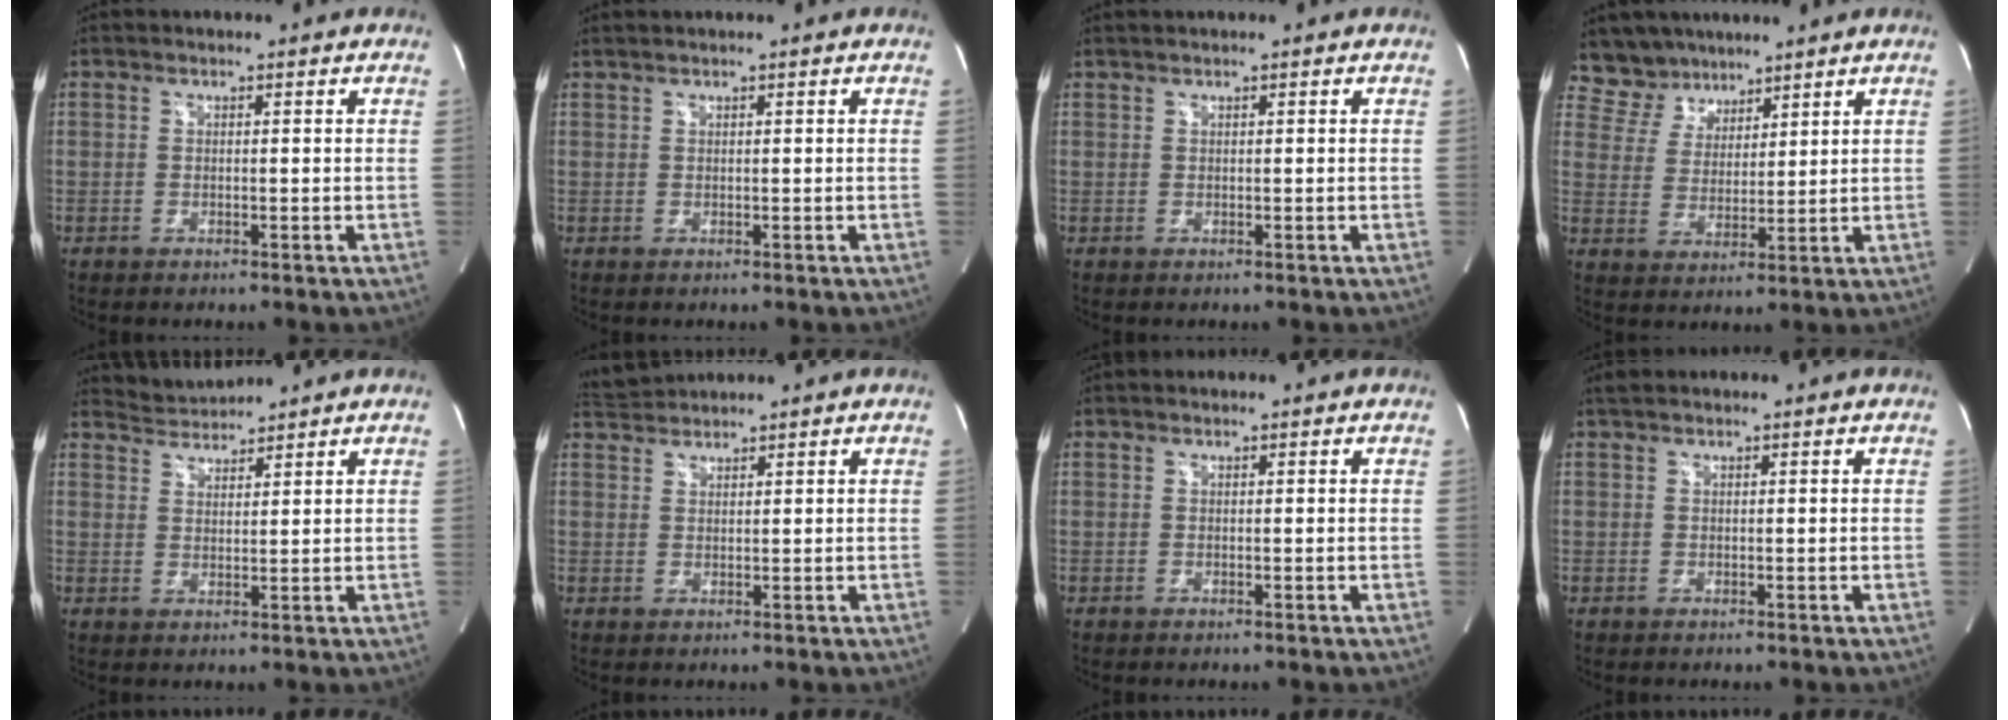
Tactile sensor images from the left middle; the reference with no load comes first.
{"total": 1.0, "force": [0.9, -0.1, 0.4], "torque": [-0.013, 0.013, 0.023]}
{"total": 0.8, "force": [0.7, -0.1, 0.3], "torque": [-0.010, 0.013, 0.019]}
{"total": 7.0, "force": [5.9, 3.8, -0.4], "torque": [0.005, 0.010, 0.119]}
{"total": 3.3, "force": [3.1, -0.1, -1.0], "torque": [0.009, 0.005, 0.064]}
{"total": 2.6, "force": [2.5, 0.5, -0.4], "torque": [-0.004, 0.015, 0.053]}
{"total": 0.0}
{"total": 0.8, "force": [0.3, 0.8, 0.2], "torque": [0.002, 0.000, 0.000]}